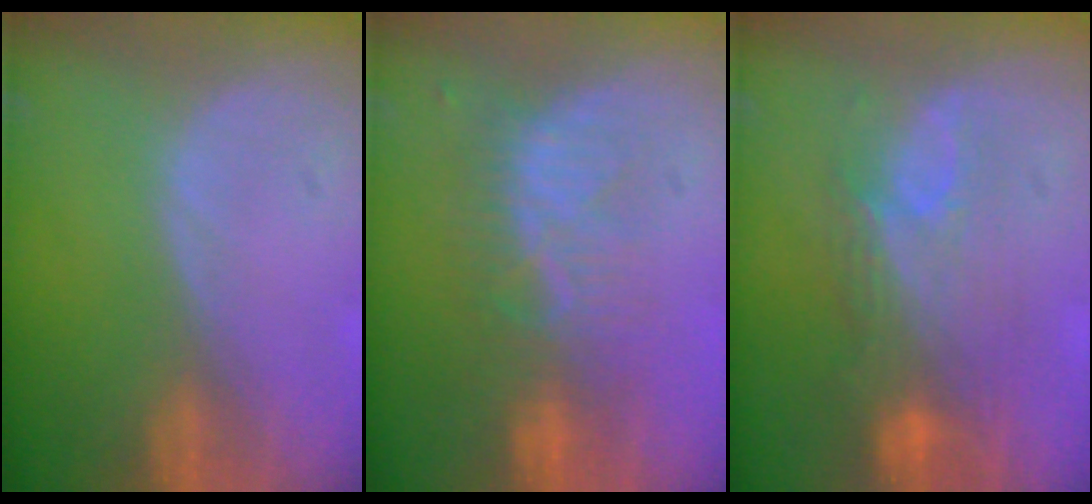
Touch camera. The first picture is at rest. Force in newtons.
{"total": 8.2, "press": 7.3, "slide": 3.7}
{"total": 9.7, "press": 8.2, "slide": 5.2}